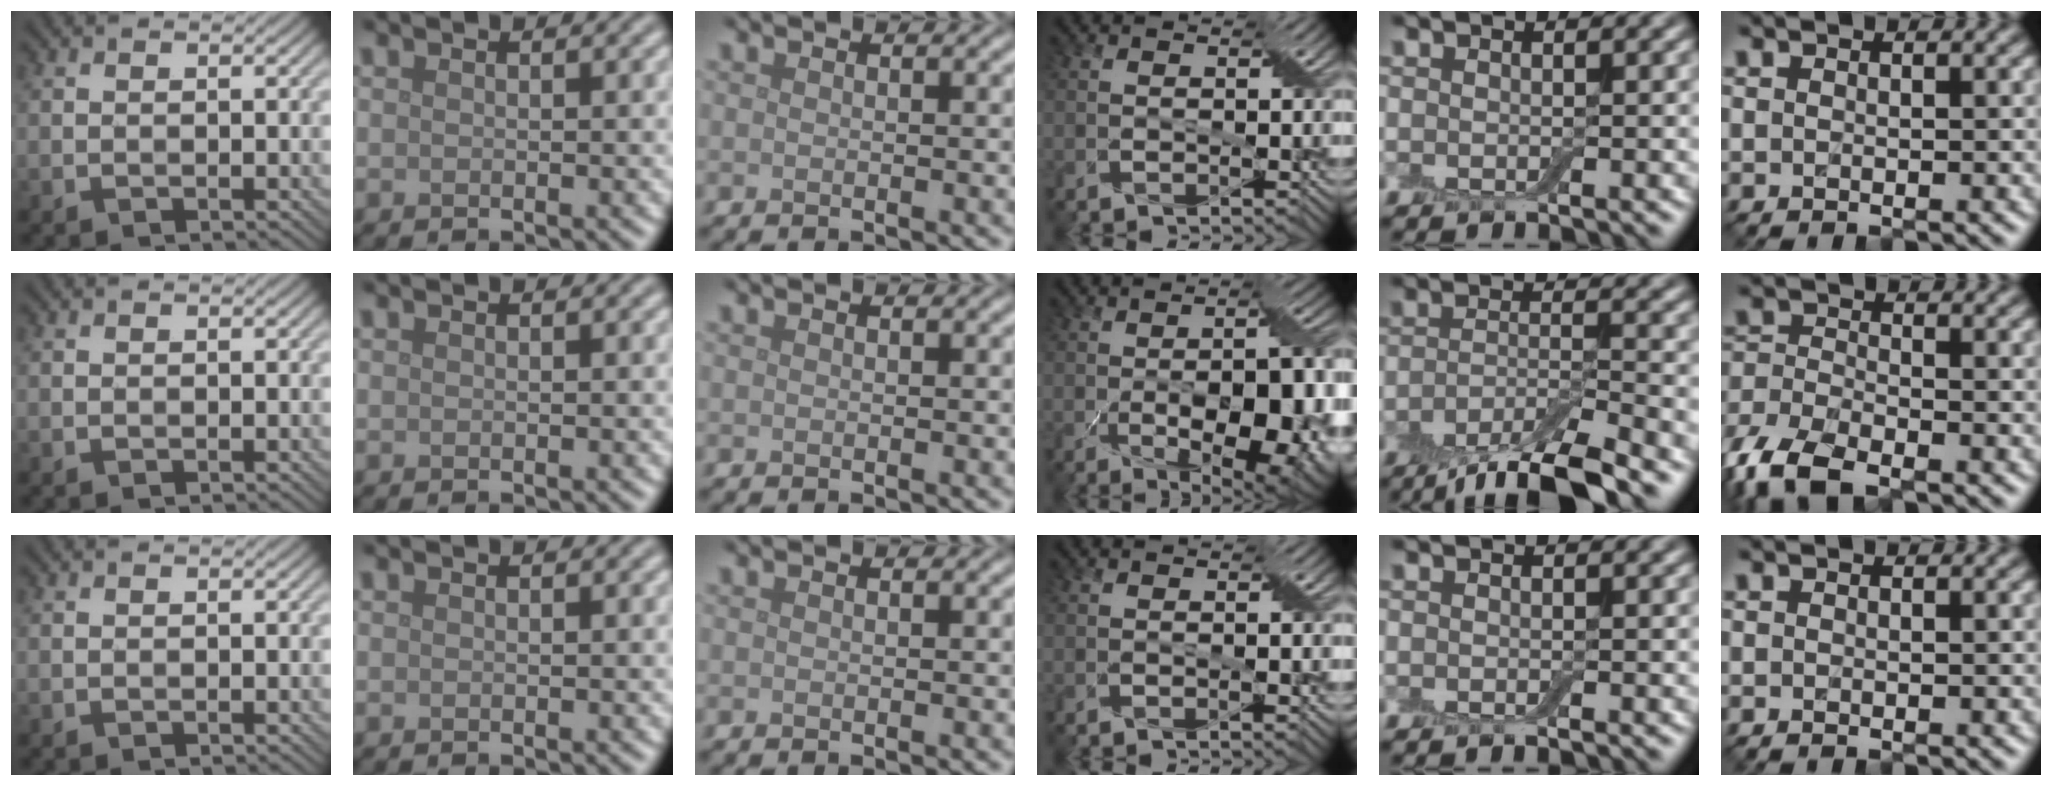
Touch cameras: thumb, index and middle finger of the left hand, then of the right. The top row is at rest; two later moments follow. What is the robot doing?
{"motion": "insert", "object": "drawer"}